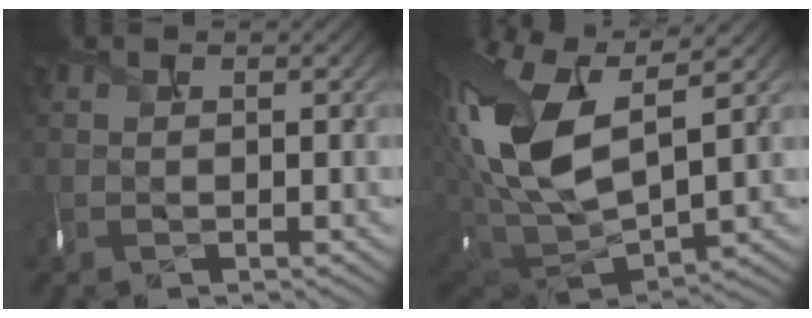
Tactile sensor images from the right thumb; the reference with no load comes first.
{"total": 16.9, "force": [3.8, 9.2, 13.7], "torque": [-0.328, -0.006, 0.074]}